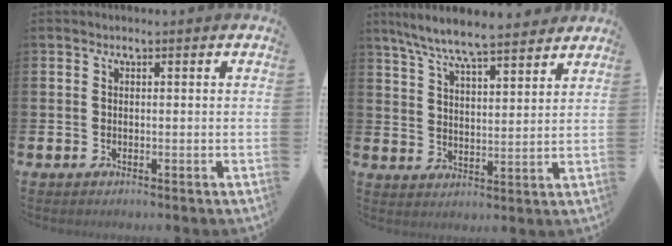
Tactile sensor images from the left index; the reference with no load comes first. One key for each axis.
{"total": 7.7, "fx": 7.3, "fy": 0.4, "fz": 2.5, "tx": -0.077, "ty": -0.035, "tz": 0.132}